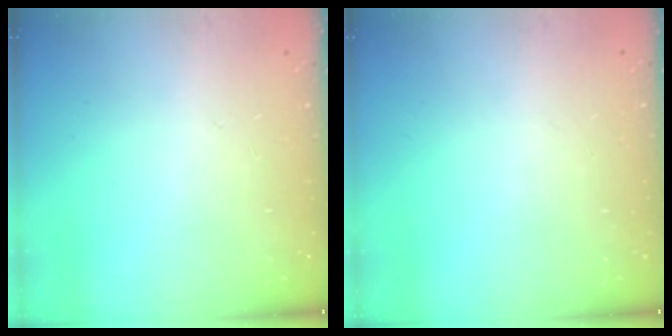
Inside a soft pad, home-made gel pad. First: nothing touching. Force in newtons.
{"total": 0.0}